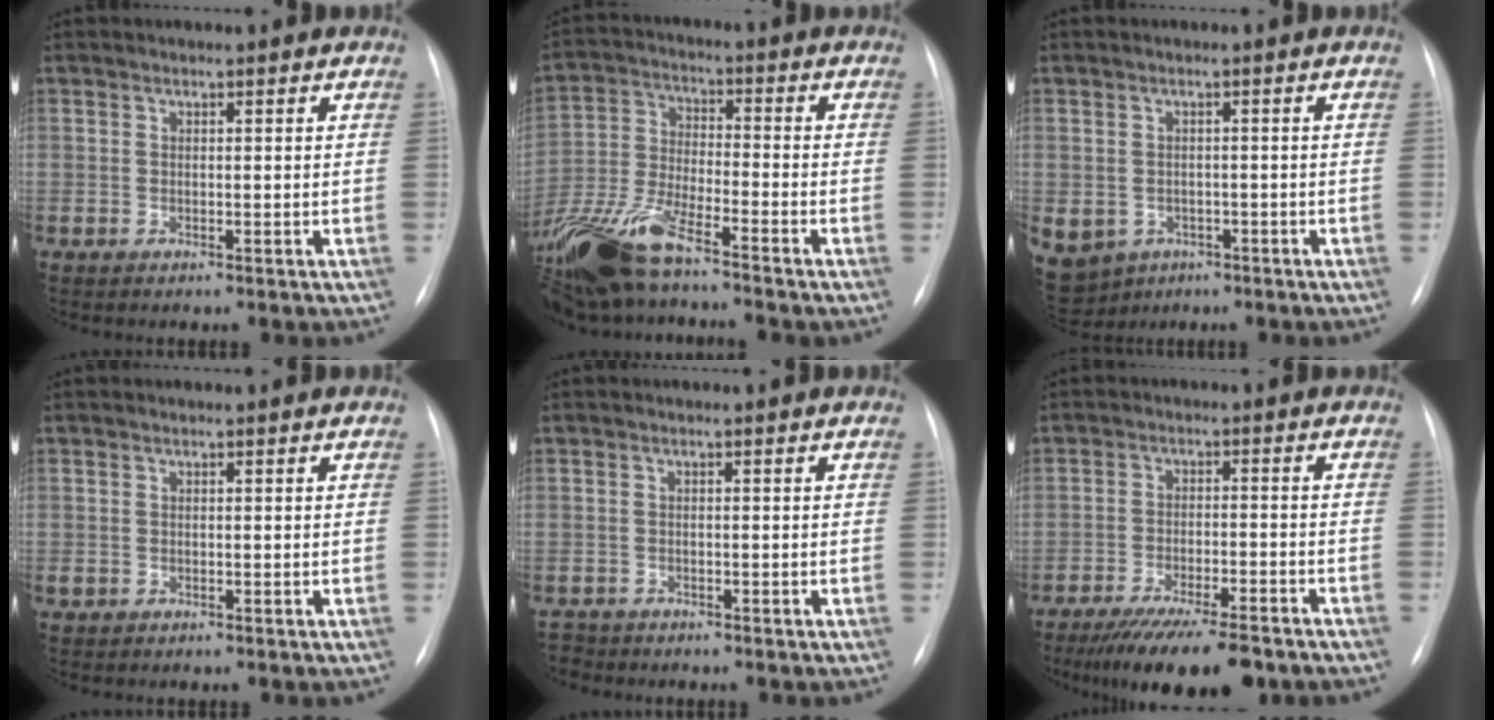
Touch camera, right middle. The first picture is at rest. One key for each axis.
{"total": 13.5, "fx": -10.3, "fy": 2.4, "fz": 8.5, "tx": -0.185, "ty": -0.016, "tz": -0.193}
{"total": 13.3, "fx": -6.4, "fy": 10.8, "fz": 4.5, "tx": -0.143, "ty": -0.002, "tz": -0.077}
{"total": 0.6, "fx": -0.1, "fy": 0.6, "fz": 0.2, "tx": -0.004, "ty": 0.002, "tz": 0.000}
{"total": 1.9, "fx": -1.6, "fy": 0.7, "fz": -0.6, "tx": 0.007, "ty": -0.003, "tz": -0.028}
{"total": 13.4, "fx": -10.6, "fy": 2.6, "fz": 7.8, "tx": -0.113, "ty": -0.019, "tz": -0.165}